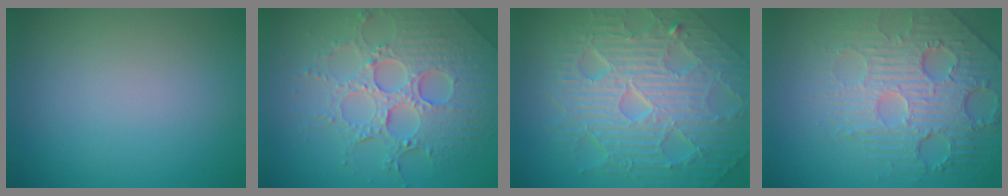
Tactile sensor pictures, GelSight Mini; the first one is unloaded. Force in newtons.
{"total": 7.0, "press": 5.4, "slide": 4.6}
{"total": 10.8, "press": 7.0, "slide": 8.2}
{"total": 6.8, "press": 5.2, "slide": 4.3}